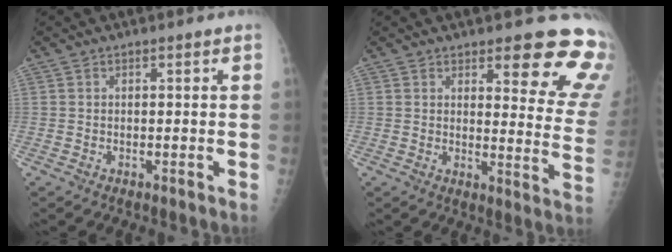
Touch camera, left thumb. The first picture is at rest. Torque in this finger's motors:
{"motor_torque": [3.22, 1.78, 1.08, -0.80, 0.33]}